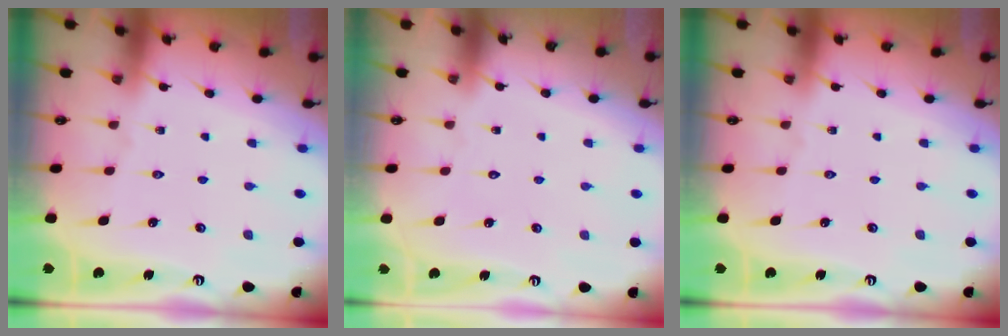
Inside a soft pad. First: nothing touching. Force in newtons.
{"total": 1.6, "press": 1.6, "slide": 0.1}
{"total": 0.0}